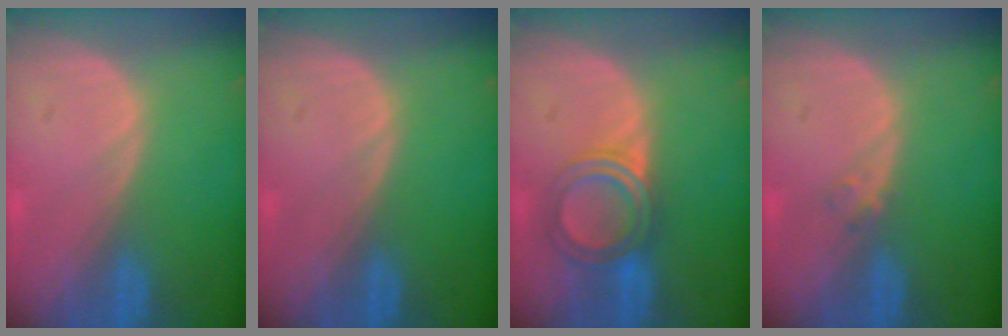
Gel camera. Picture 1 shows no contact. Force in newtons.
{"total": 0.0}
{"total": 5.3, "press": 5.2, "slide": 0.4}
{"total": 1.0, "press": 1.0, "slide": 0.2}